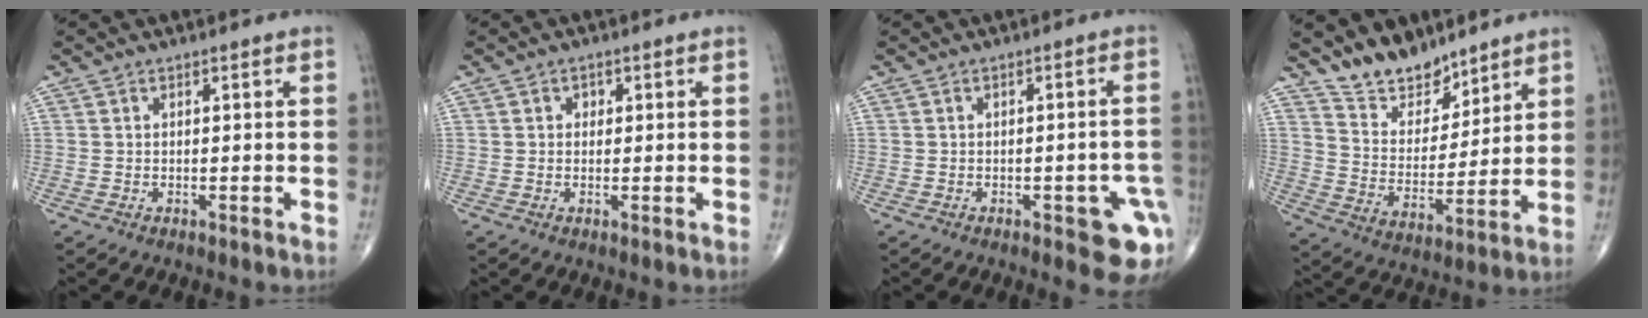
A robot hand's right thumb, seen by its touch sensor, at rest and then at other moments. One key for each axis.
{"total": 1.4, "fx": 0.4, "fy": 1.2, "fz": 0.5, "tx": 0.001, "ty": 0.001, "tz": 0.002}
{"total": 8.8, "fx": -3.3, "fy": 3.2, "fz": 7.5, "tx": -0.063, "ty": 0.012, "tz": -0.035}
{"total": 11.3, "fx": 9.3, "fy": 5.4, "fz": 3.4, "tx": -0.023, "ty": -0.076, "tz": 0.175}